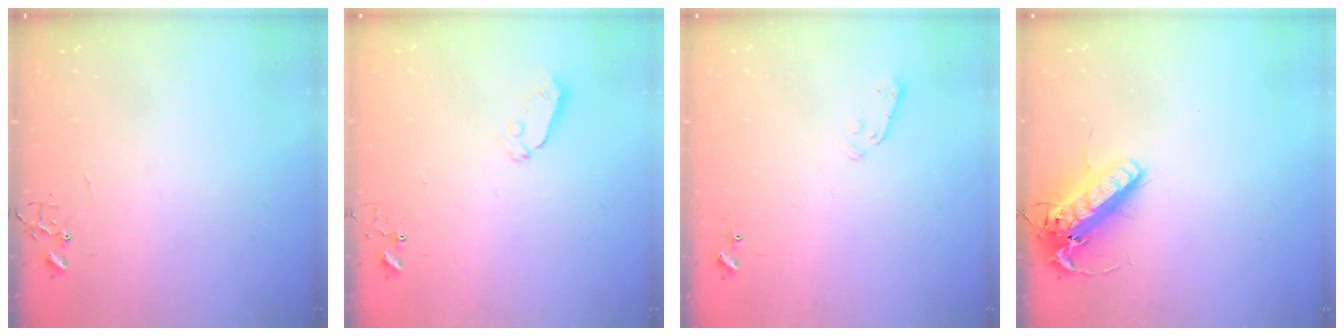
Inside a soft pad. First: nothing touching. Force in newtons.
{"total": 4.1, "press": 4.1, "slide": 0.1}
{"total": 4.1, "press": 4.1, "slide": 0.6}
{"total": 15.9, "press": 15.7, "slide": 2.8}